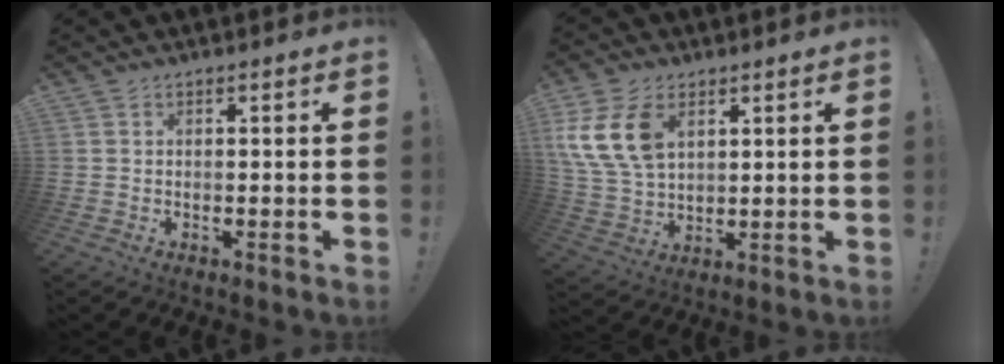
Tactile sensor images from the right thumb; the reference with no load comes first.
{"total": 14.8, "force": [5.7, 9.6, 9.6], "torque": [-0.199, -0.019, 0.108]}